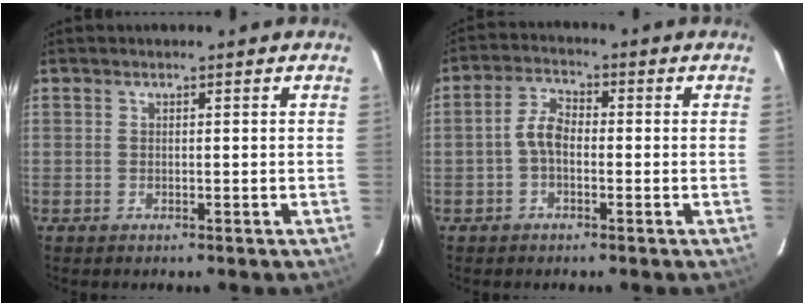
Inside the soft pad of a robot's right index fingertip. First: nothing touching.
{"total": 4.1, "force": [-1.1, 2.4, 3.1], "torque": [-0.066, 0.016, -0.024]}